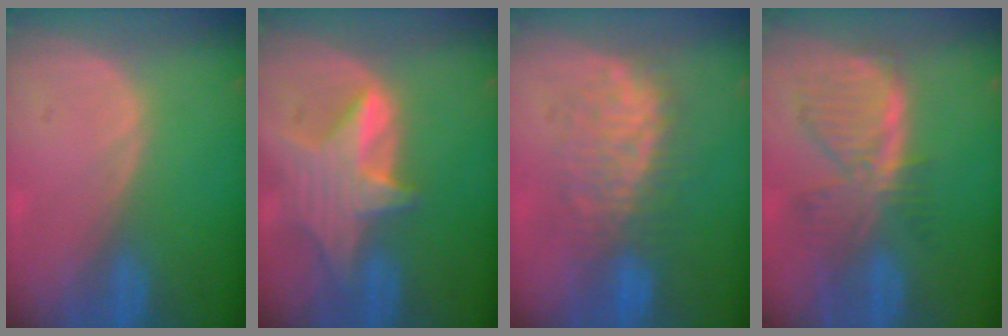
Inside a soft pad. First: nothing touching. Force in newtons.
{"total": 7.1, "press": 6.8, "slide": 1.9}
{"total": 7.7, "press": 7.7, "slide": 0.3}
{"total": 8.0, "press": 7.1, "slide": 3.7}